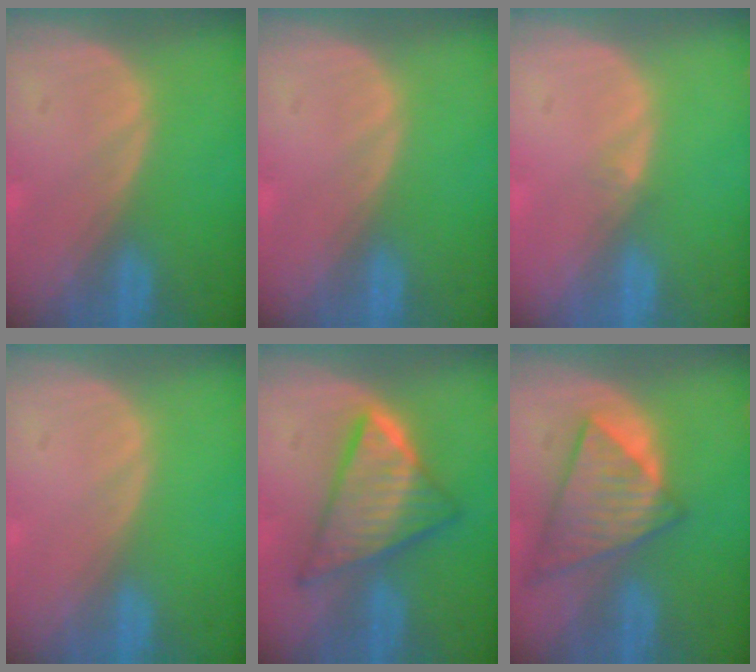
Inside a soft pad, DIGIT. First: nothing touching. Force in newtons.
{"total": 0.0}
{"total": 0.6, "press": 0.5, "slide": 0.4}
{"total": 0.0}
{"total": 8.6, "press": 8.6, "slide": 0.5}
{"total": 9.0, "press": 7.8, "slide": 4.4}